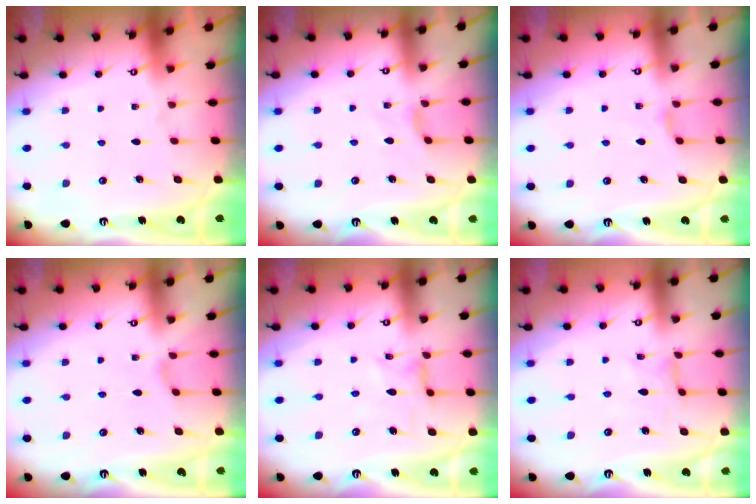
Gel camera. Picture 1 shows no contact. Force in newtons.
{"total": 2.1, "press": 2.0, "slide": 0.5}
{"total": 1.4, "press": 1.4, "slide": 0.3}
{"total": 1.0, "press": 1.0, "slide": 0.3}
{"total": 1.2, "press": 1.2, "slide": 0.2}
{"total": 0.0}